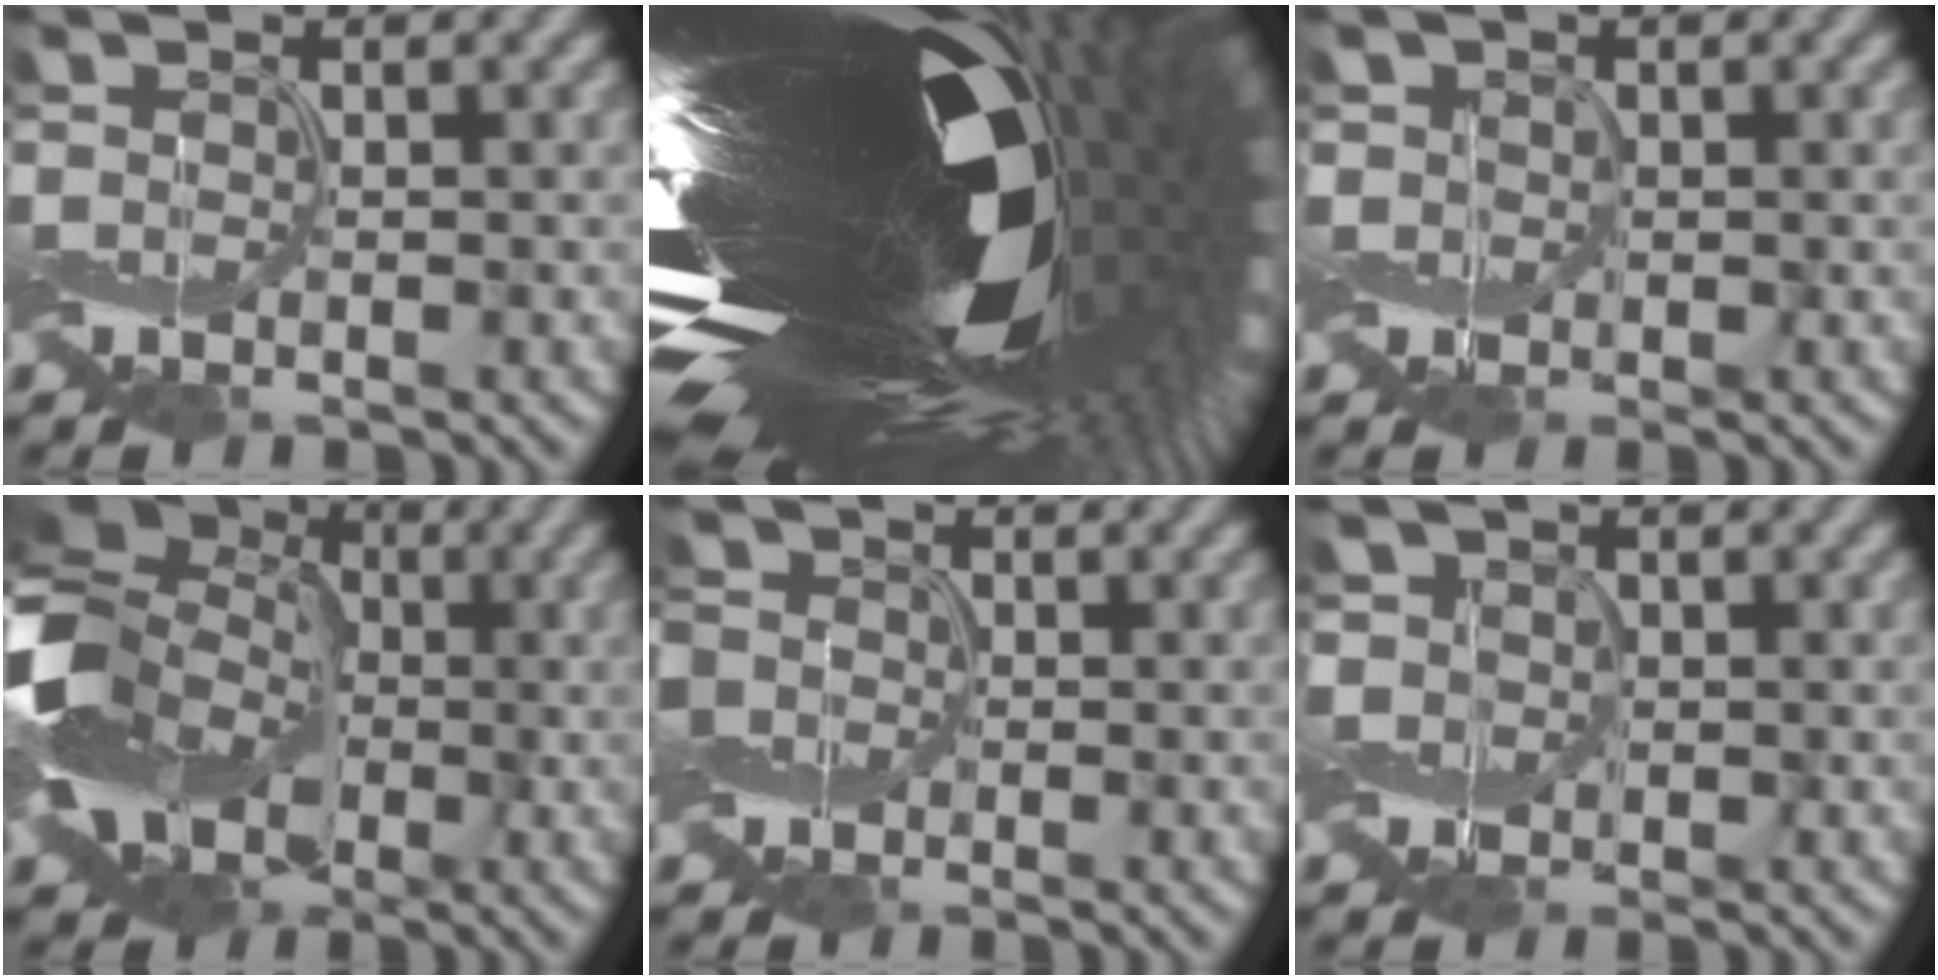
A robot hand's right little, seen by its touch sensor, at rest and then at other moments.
{"total": 20.8, "force": [0.7, 7.8, 19.2], "torque": [-0.326, -0.057, 0.013]}
{"total": 1.6, "force": [0.1, 1.6, 0.2], "torque": [-0.008, -0.002, 0.000]}
{"total": 16.4, "force": [-0.8, 13.1, 9.8], "torque": [-0.202, -0.003, -0.057]}
{"total": 5.5, "force": [0.4, 4.9, 2.5], "torque": [-0.067, 0.020, -0.017]}
{"total": 2.2, "force": [0.1, 2.1, 0.3], "torque": [-0.013, 0.000, -0.007]}